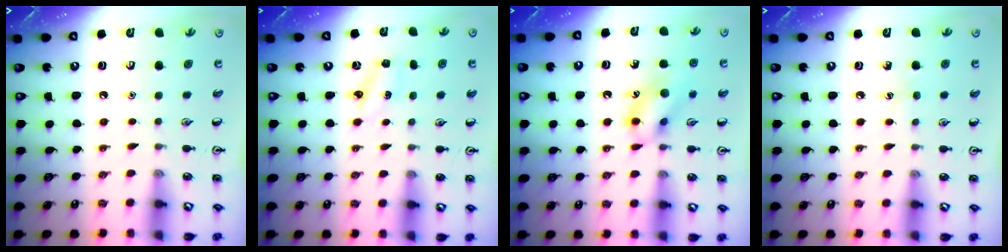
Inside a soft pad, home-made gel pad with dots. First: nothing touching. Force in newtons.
{"total": 2.9, "press": 2.7, "slide": 0.9}
{"total": 12.0, "press": 11.9, "slide": 1.4}
{"total": 3.9, "press": 3.7, "slide": 1.2}